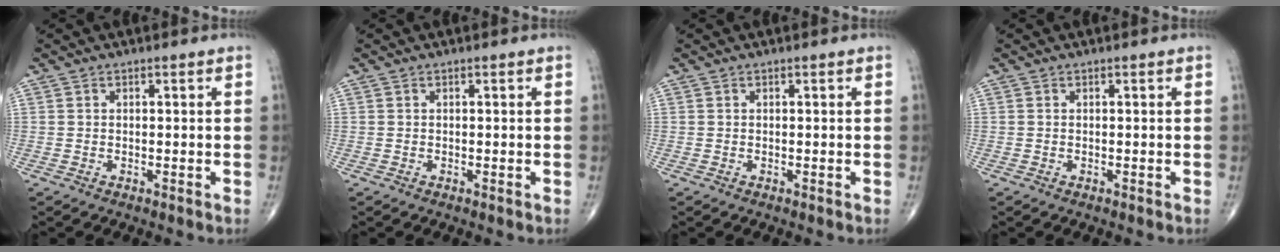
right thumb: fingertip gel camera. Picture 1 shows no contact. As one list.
[{"total": 0.0}, {"total": 0.0}, {"total": 0.0}]